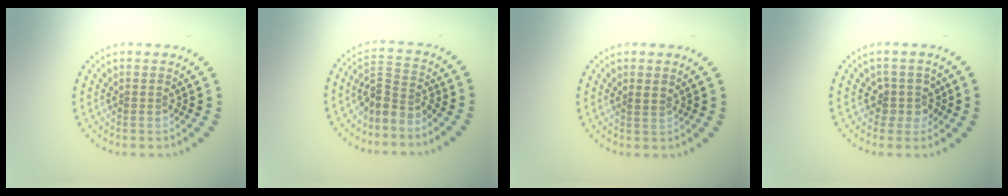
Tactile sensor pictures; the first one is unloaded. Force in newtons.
{"total": 3.0, "press": 2.1, "slide": 2.1}
{"total": 0.5, "press": 0.3, "slide": 0.4}
{"total": 2.0, "press": 1.6, "slide": 1.2}